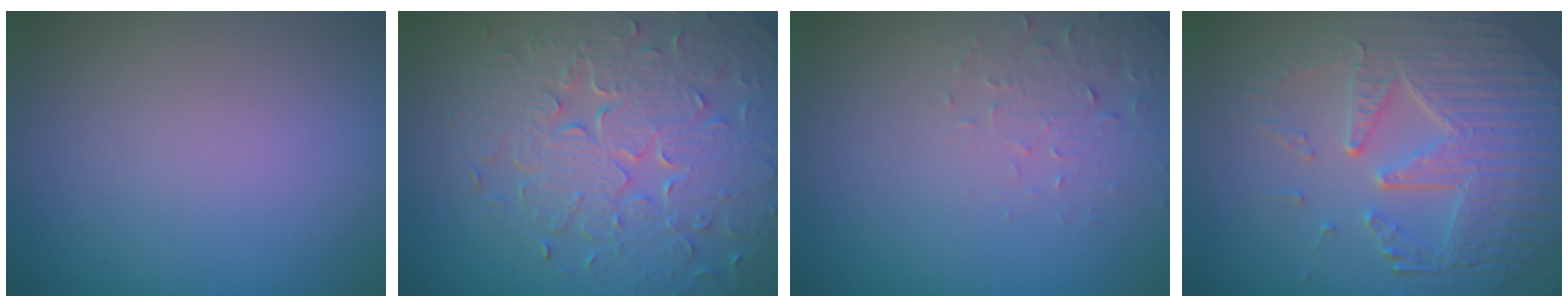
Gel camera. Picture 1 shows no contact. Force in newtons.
{"total": 8.6, "press": 6.1, "slide": 6.1}
{"total": 2.2, "press": 2.2, "slide": 0.4}
{"total": 8.0, "press": 5.6, "slide": 5.7}